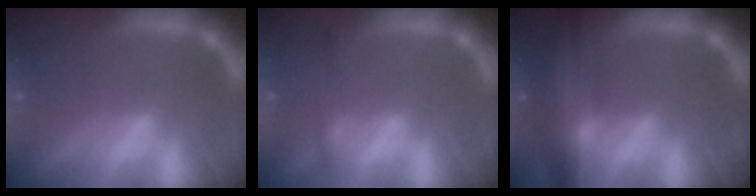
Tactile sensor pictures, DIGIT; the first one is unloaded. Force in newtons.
{"total": 1.9}
{"total": 8.0}